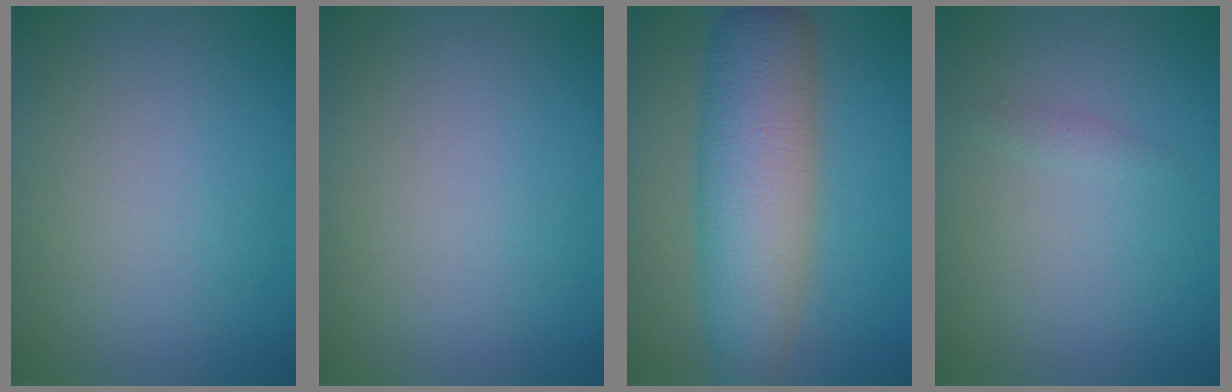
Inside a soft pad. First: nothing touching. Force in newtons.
{"total": 0.0}
{"total": 8.0, "press": 8.0, "slide": 0.1}
{"total": 0.7, "press": 0.7, "slide": 0.0}